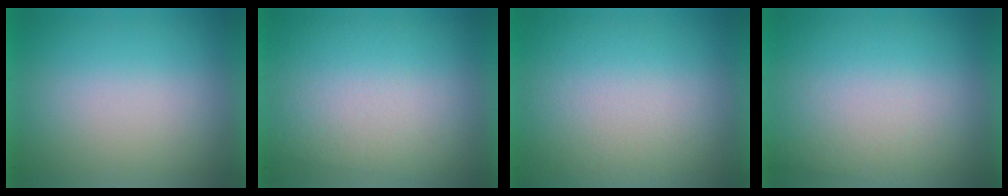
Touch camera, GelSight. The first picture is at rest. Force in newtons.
{"total": 2.9}
{"total": 2.7}
{"total": 3.2}